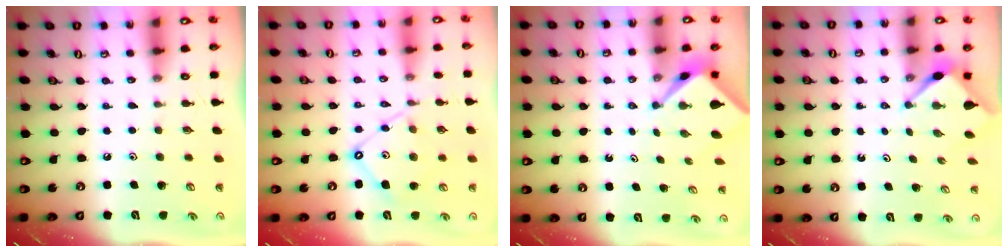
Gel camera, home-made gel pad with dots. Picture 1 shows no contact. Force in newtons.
{"total": 11.7, "press": 11.6, "slide": 1.0}
{"total": 2.4, "press": 2.4, "slide": 0.3}
{"total": 2.9, "press": 2.9, "slide": 0.3}